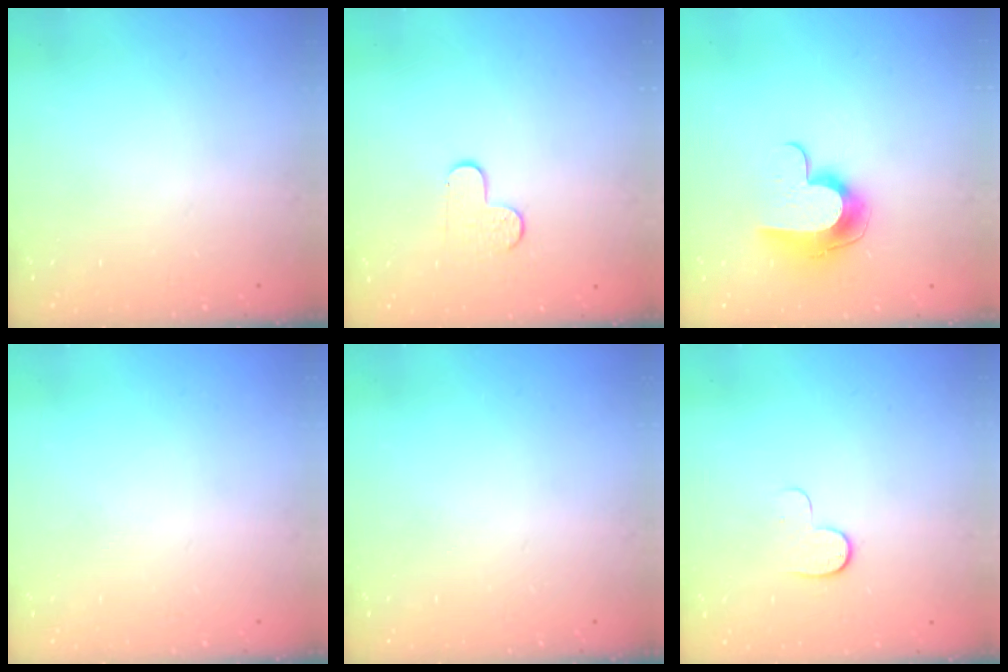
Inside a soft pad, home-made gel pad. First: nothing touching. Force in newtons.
{"total": 4.6, "press": 4.5, "slide": 0.5}
{"total": 10.3, "press": 10.3, "slide": 0.1}
{"total": 0.0}
{"total": 0.0}
{"total": 5.7, "press": 5.7, "slide": 0.6}